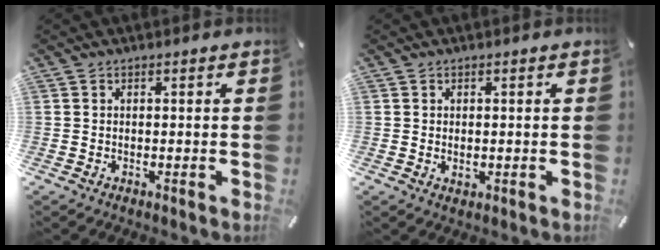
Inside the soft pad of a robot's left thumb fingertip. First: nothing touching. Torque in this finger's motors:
{"motor_torque": [-0.04, -0.26, -0.19, 0.06, 0.04]}